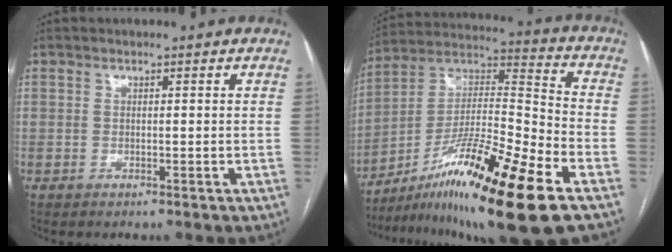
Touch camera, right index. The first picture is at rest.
{"total": 22.0, "force": [-12.6, 0.6, 18.0], "torque": [-0.309, -0.018, -0.216]}